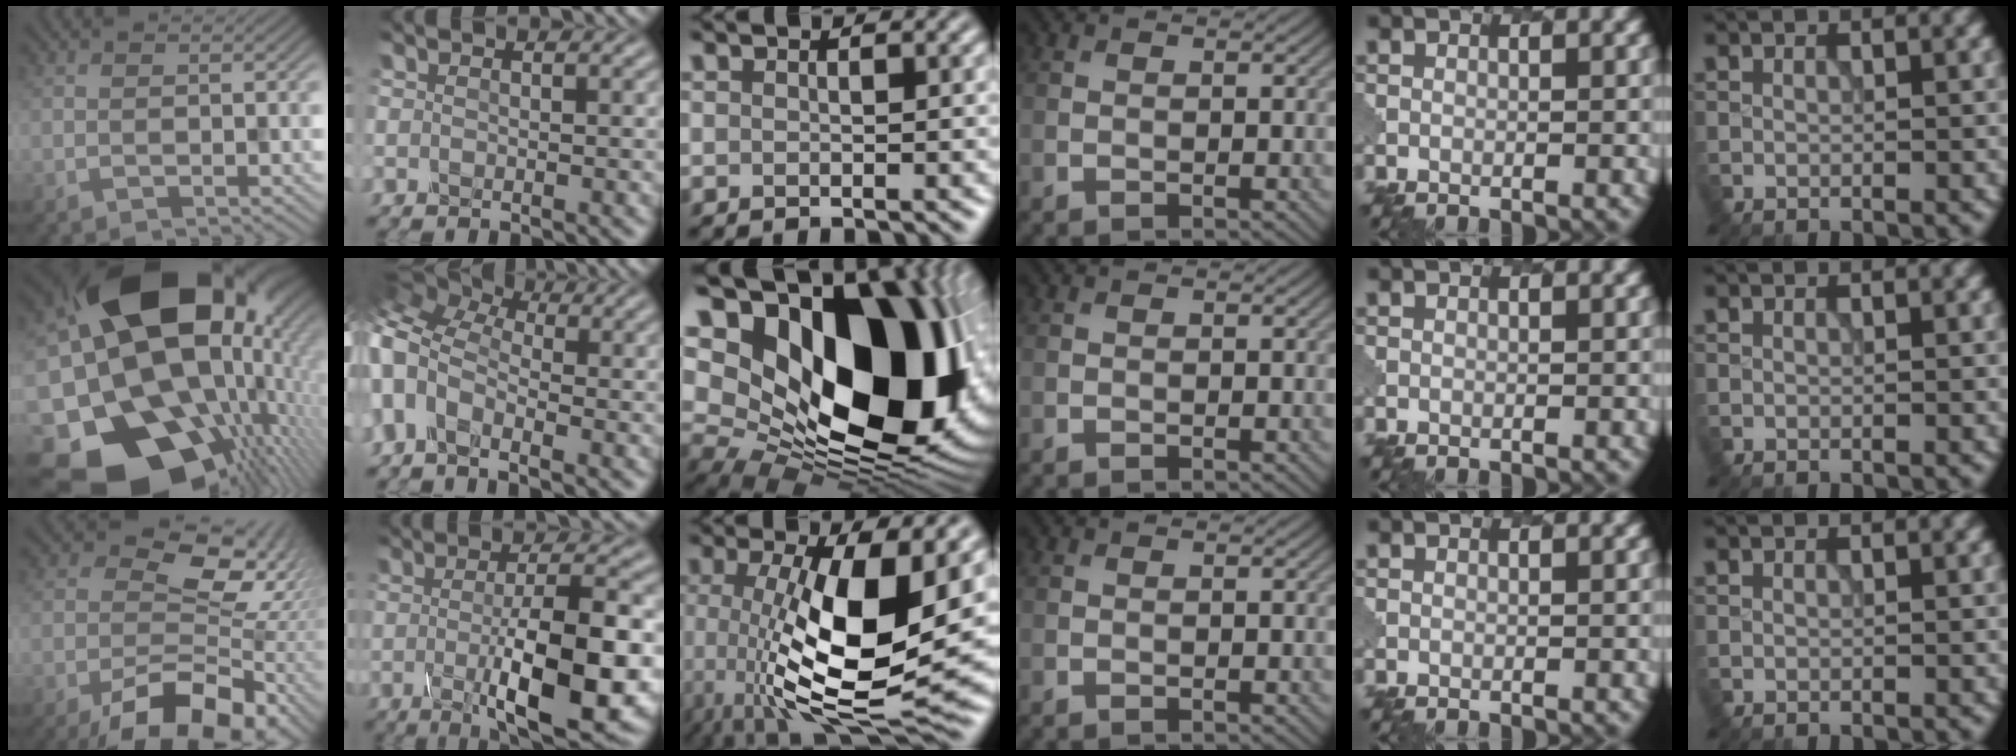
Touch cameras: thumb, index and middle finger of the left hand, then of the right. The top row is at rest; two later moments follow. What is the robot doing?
{"motion": "dispense", "object": "glue stick"}